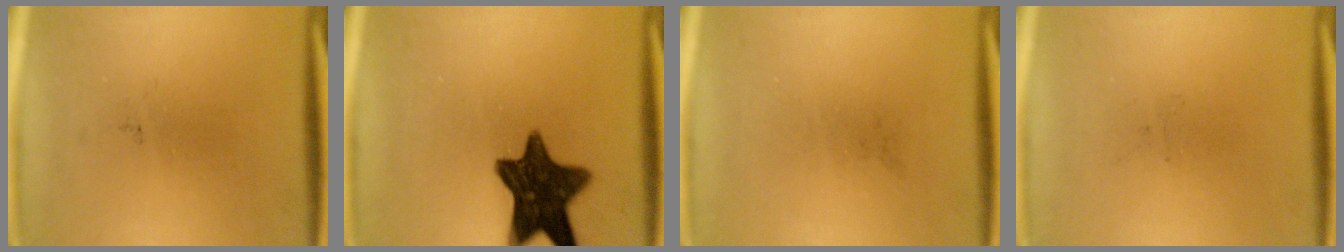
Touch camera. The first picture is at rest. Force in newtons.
{"total": 13.0}
{"total": 0.0}
{"total": 0.0}